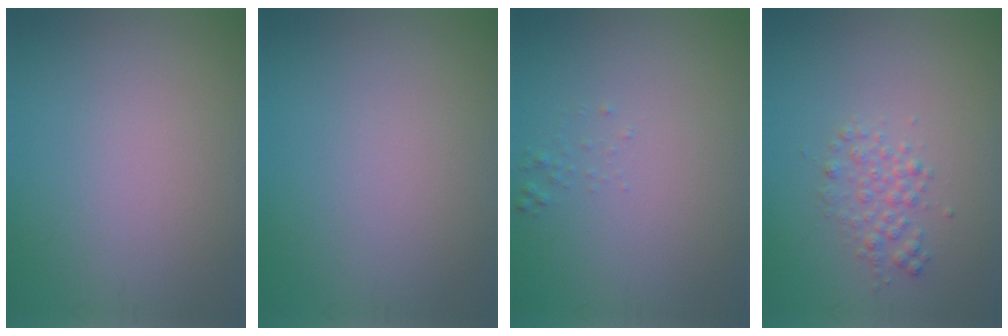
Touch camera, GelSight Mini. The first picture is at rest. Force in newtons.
{"total": 0.0}
{"total": 0.5, "press": 0.5, "slide": 0.0}
{"total": 2.0, "press": 2.0, "slide": 0.0}